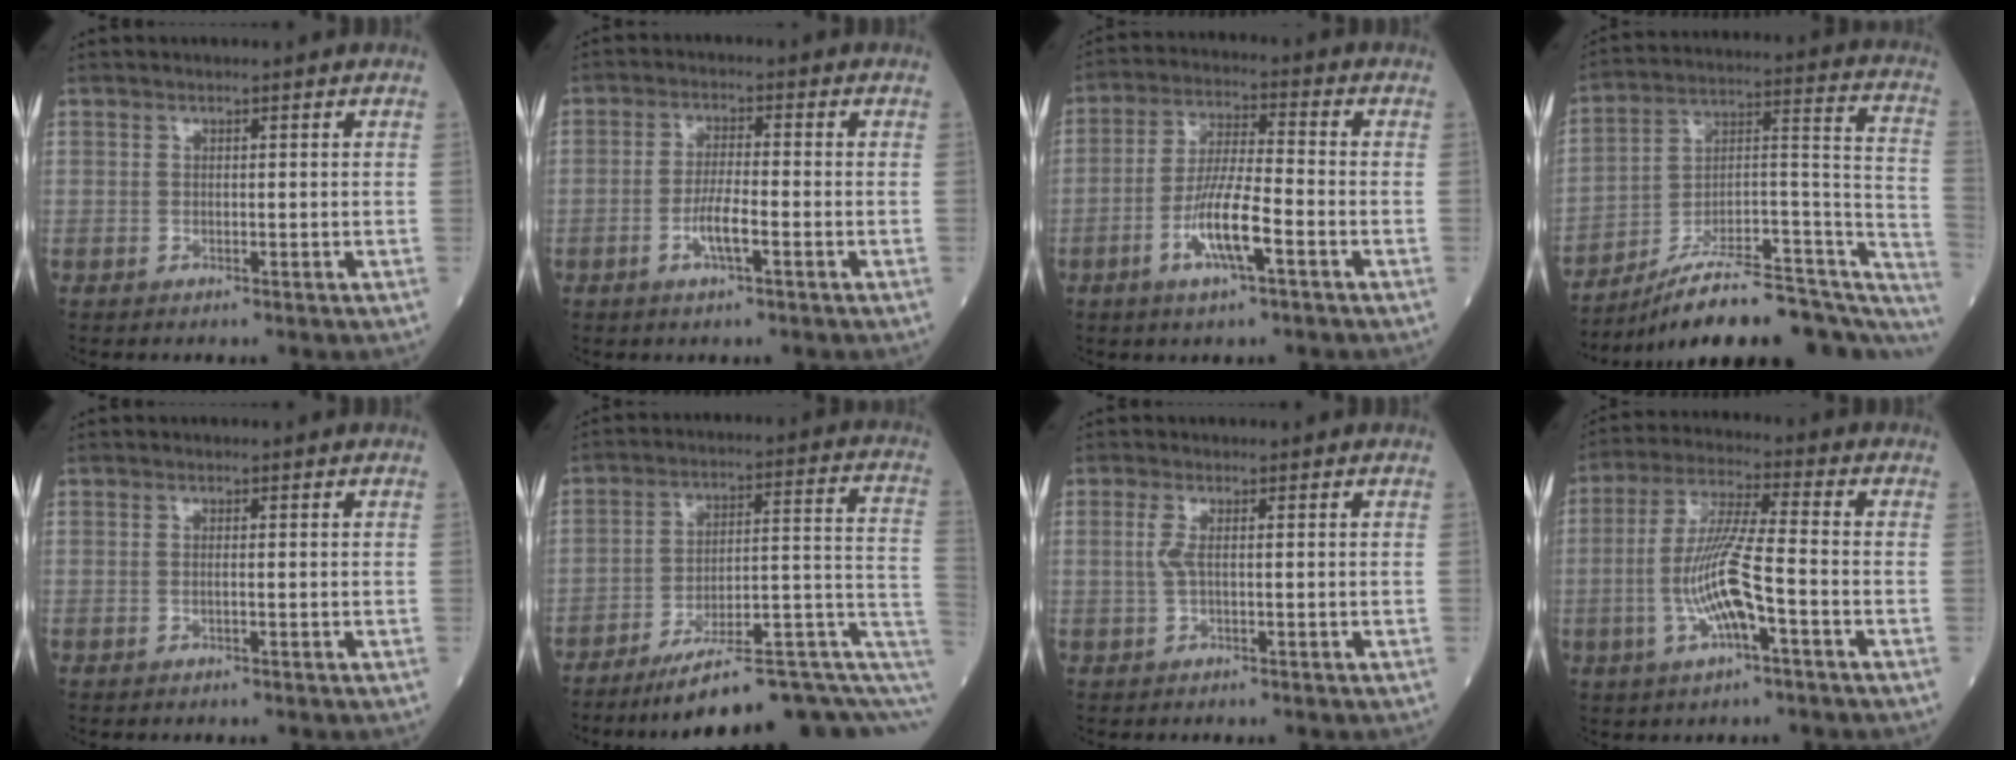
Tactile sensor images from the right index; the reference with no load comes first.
{"total": 4.6, "force": [-1.8, 0.5, 4.2], "torque": [-0.084, -0.003, -0.035]}
{"total": 9.1, "force": [-3.6, 1.1, 8.3], "torque": [-0.163, -0.005, -0.068]}
{"total": 23.7, "force": [-18.2, 6.2, 13.9], "torque": [-0.137, 0.054, -0.263]}
{"total": 0.6, "force": [-0.1, -0.1, 0.5], "torque": [-0.014, -0.001, -0.002]}
{"total": 19.6, "force": [-9.4, 3.5, 16.9], "torque": [-0.175, 0.050, -0.128]}
{"total": 1.9, "force": [0.2, 0.1, 1.8], "torque": [-0.051, 0.000, 0.003]}
{"total": 10.7, "force": [-2.7, 1.0, 10.3], "torque": [-0.207, 0.000, -0.053]}